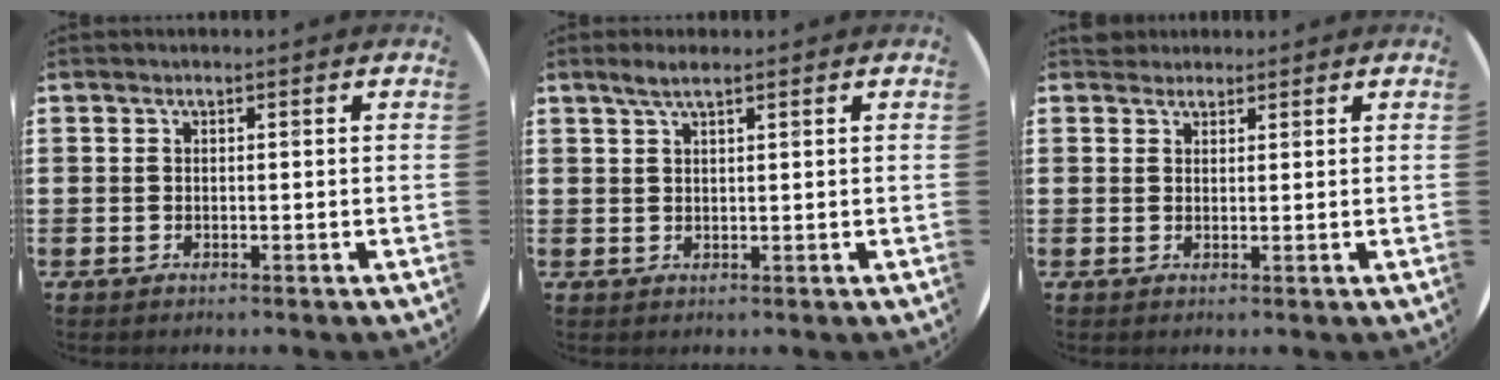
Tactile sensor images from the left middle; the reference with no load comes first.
{"total": 2.3, "force": [1.7, 0.2, 1.5], "torque": [-0.031, 0.004, 0.030]}
{"total": 1.6, "force": [1.5, 0.6, -0.2], "torque": [0.008, 0.001, 0.030]}